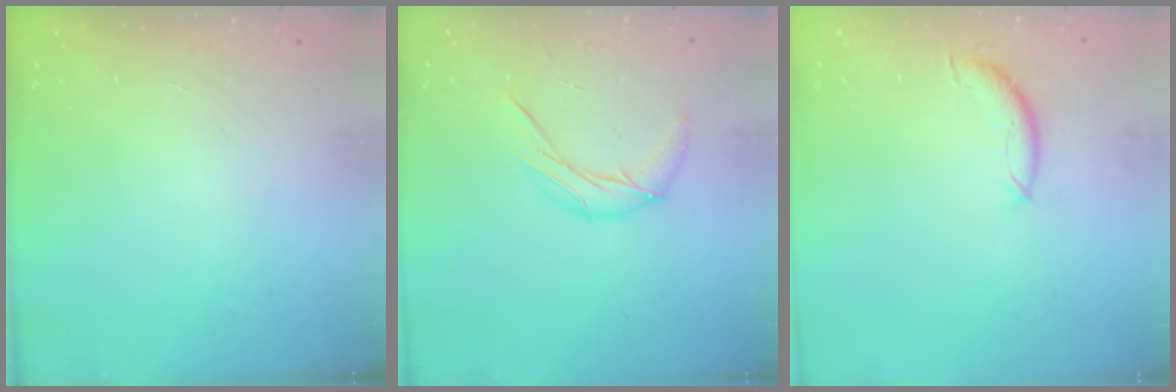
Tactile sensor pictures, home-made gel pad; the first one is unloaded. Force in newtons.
{"total": 8.4, "press": 8.4, "slide": 0.3}
{"total": 7.8, "press": 7.8, "slide": 0.5}